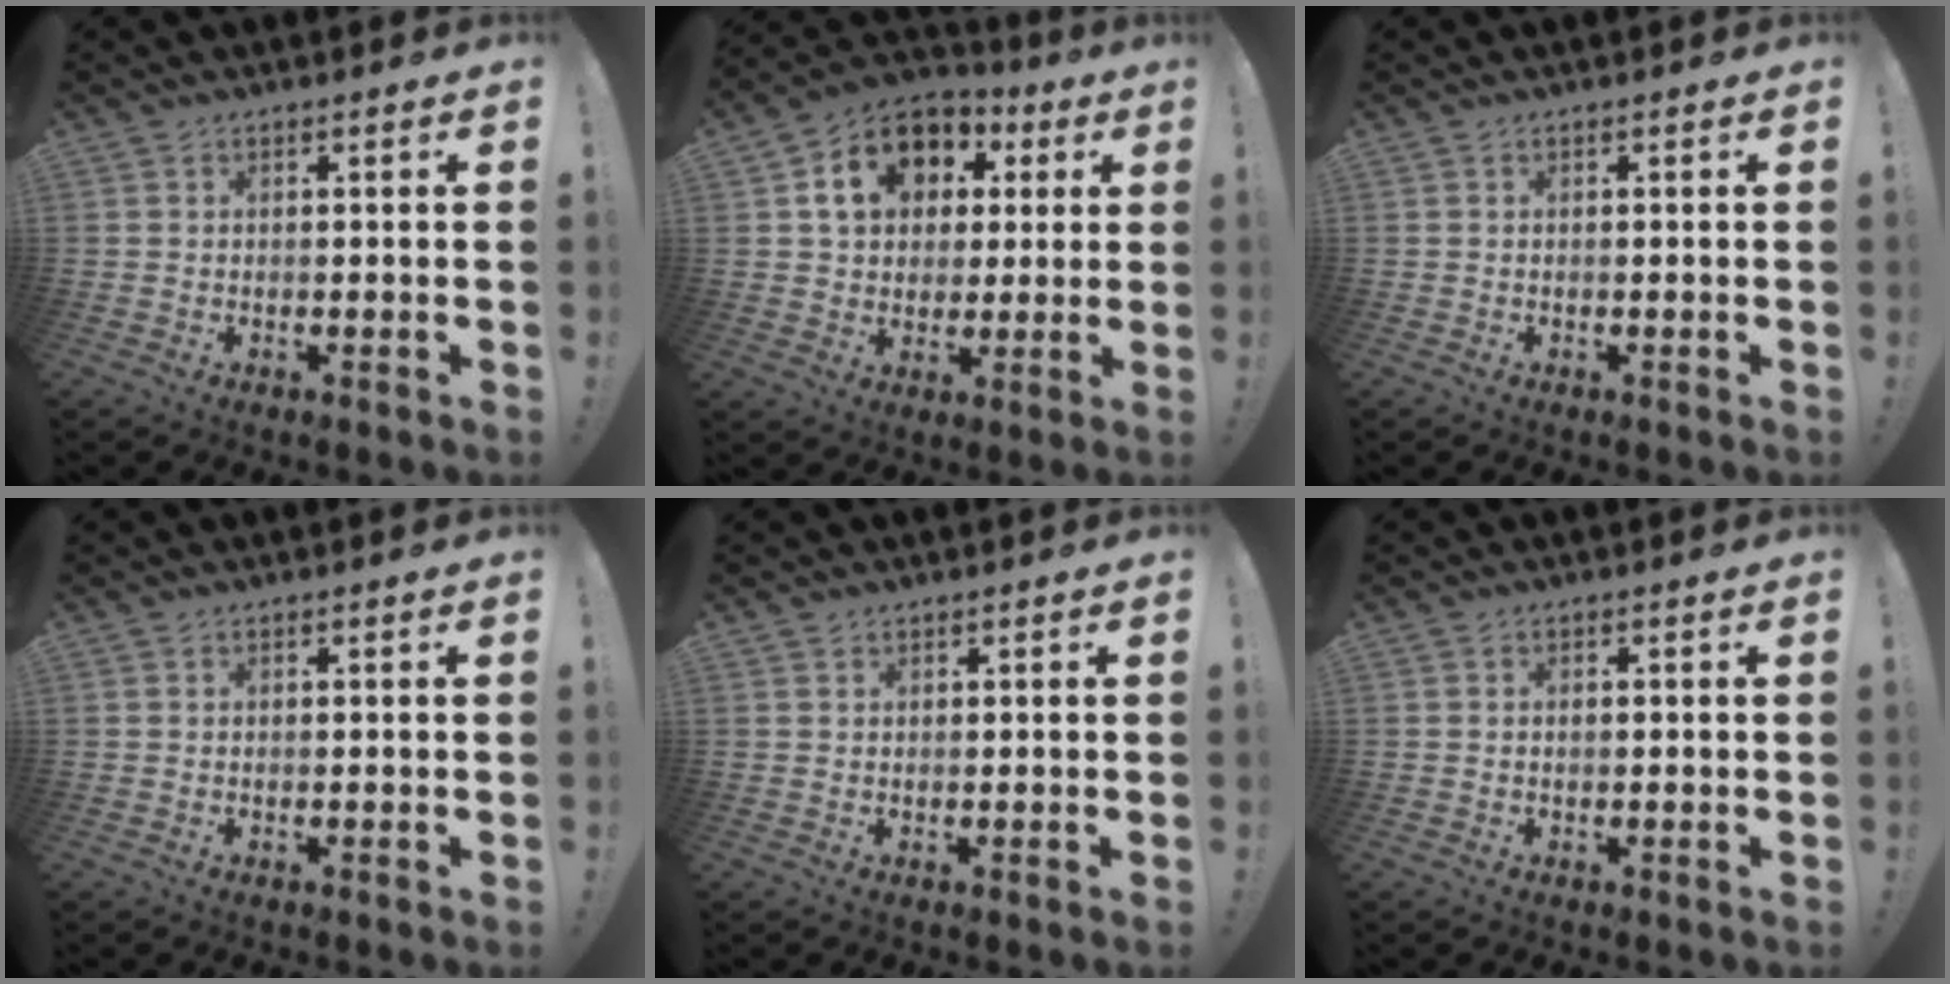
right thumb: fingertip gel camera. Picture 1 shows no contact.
{"total": 14.9, "force": [4.9, 11.9, 7.5], "torque": [-0.106, -0.002, 0.097]}
{"total": 0.0}
{"total": 0.0}
{"total": 0.7, "force": [0.6, 0.3, 0.0], "torque": [0.006, -0.002, 0.011]}
{"total": 0.5, "force": [0.0, 0.4, 0.2], "torque": [-0.012, 0.006, 0.001]}